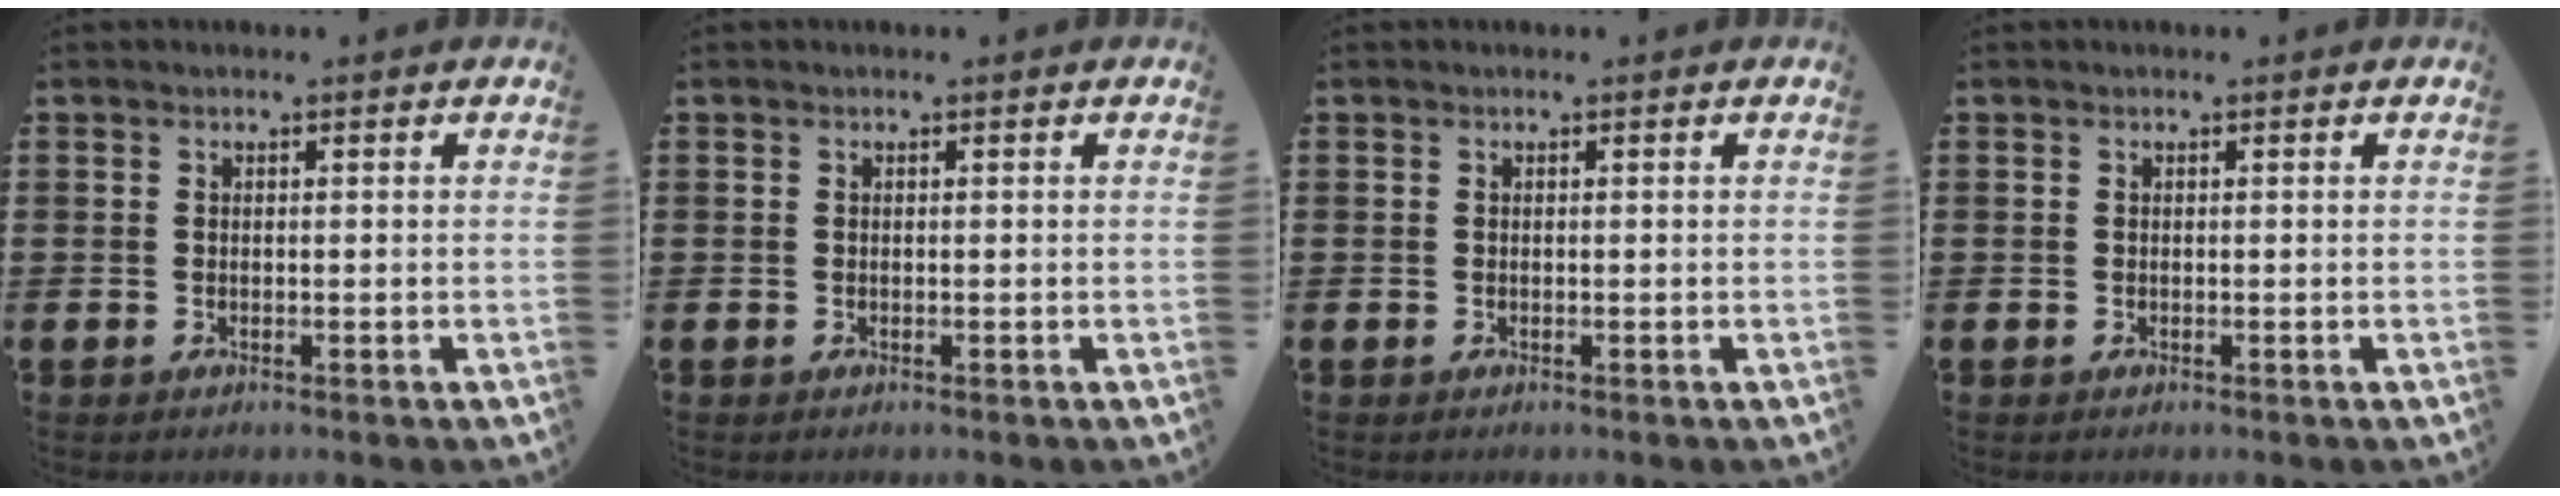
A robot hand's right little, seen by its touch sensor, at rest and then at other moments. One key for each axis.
{"total": 0.0}
{"total": 0.0}
{"total": 0.0}